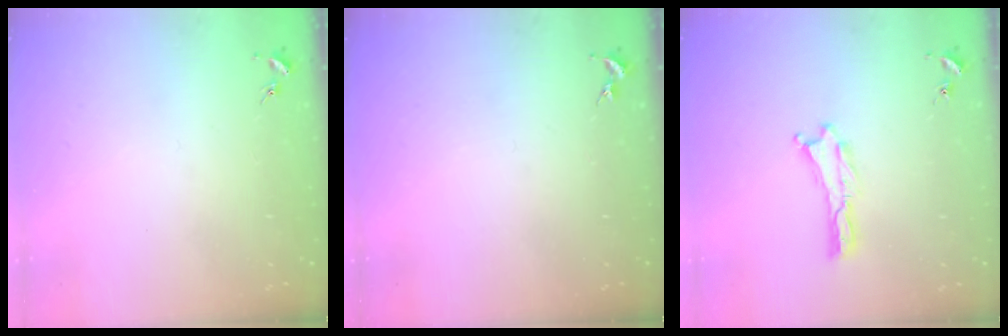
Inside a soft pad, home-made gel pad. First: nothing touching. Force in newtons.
{"total": 0.0}
{"total": 0.0}